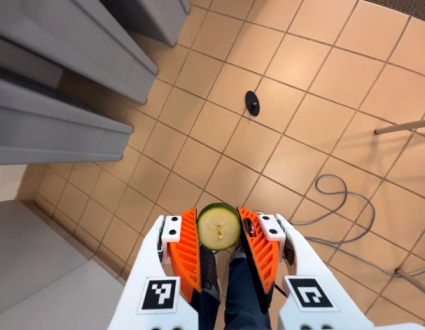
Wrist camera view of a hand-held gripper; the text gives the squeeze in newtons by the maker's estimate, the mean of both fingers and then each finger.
{"total": 8.2, "left": 7.6, "right": 8.8}